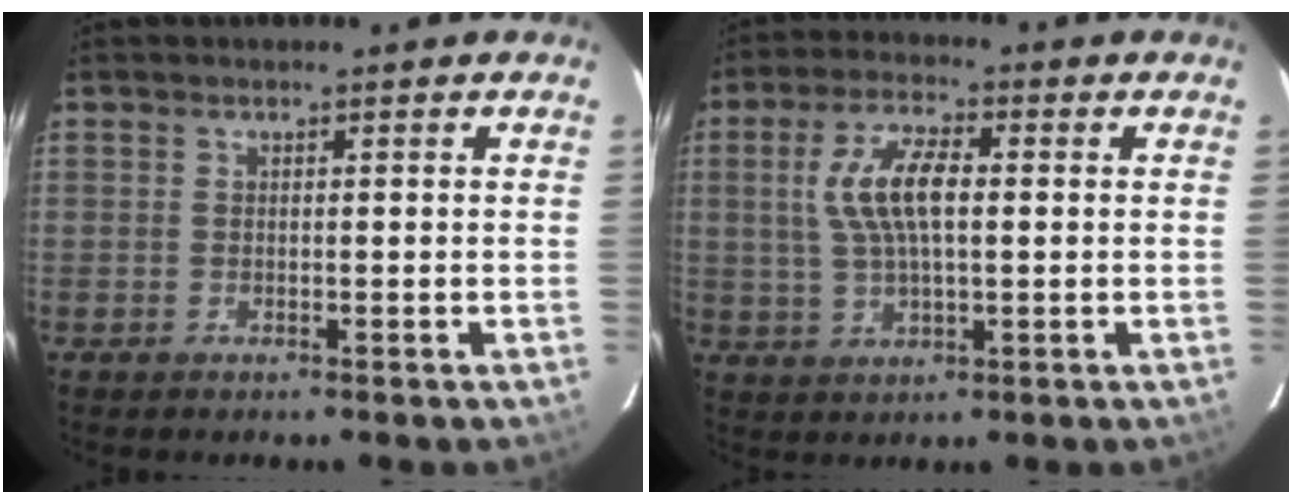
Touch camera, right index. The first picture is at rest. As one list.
[{"total": 9.6, "force": [1.3, 3.8, 8.7], "torque": [-0.175, 0.013, 0.027]}]